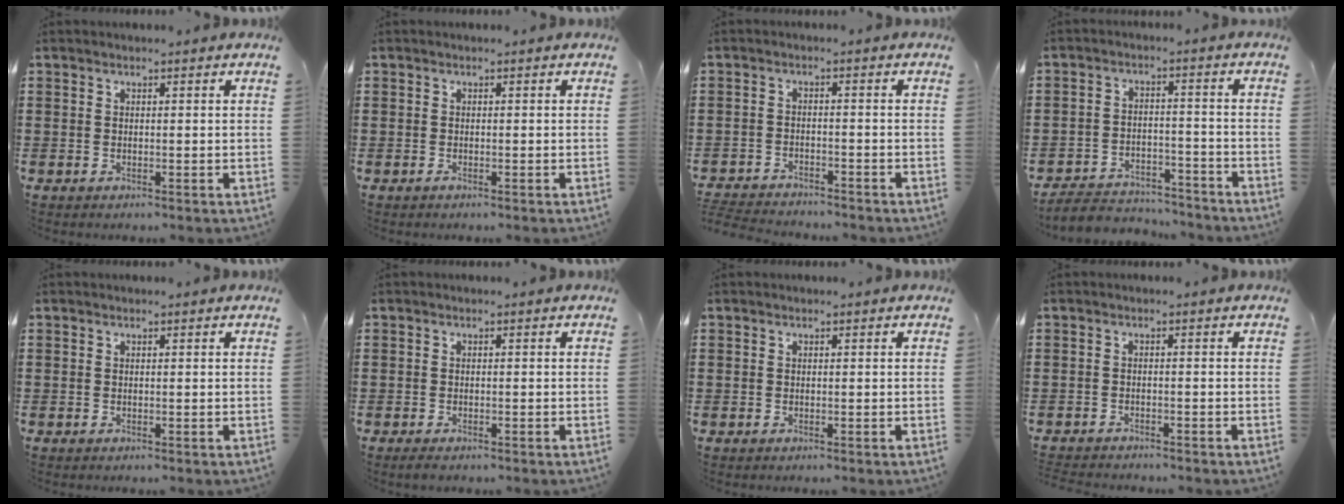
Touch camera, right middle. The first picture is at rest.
{"total": 0.6, "force": [-0.5, 0.4, 0.1], "torque": [0.000, 0.001, -0.011]}
{"total": 3.3, "force": [-3.2, 0.4, 0.0], "torque": [-0.012, -0.002, -0.073]}
{"total": 5.0, "force": [-4.8, 1.2, 0.4], "torque": [-0.014, 0.011, -0.101]}
{"total": 0.0}
{"total": 1.0, "force": [-0.8, 0.5, 0.2], "torque": [-0.005, 0.001, -0.017]}
{"total": 0.6, "force": [-0.1, 0.5, 0.0], "torque": [0.001, 0.006, -0.004]}
{"total": 1.7, "force": [-1.7, 0.2, -0.1], "torque": [-0.003, 0.002, -0.037]}